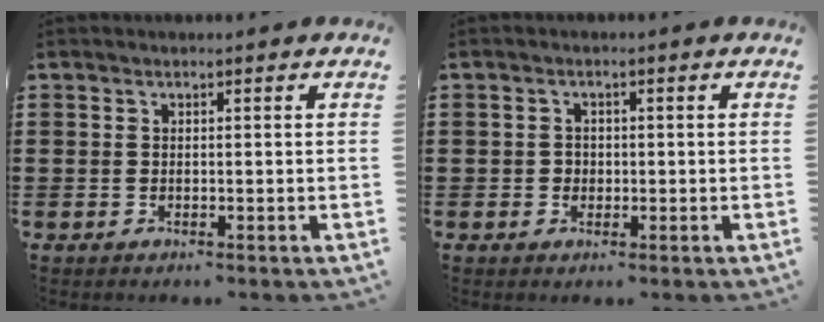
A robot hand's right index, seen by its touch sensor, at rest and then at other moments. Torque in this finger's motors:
{"motor_torque": [0.46, 0.41, 0.10, 0.02]}